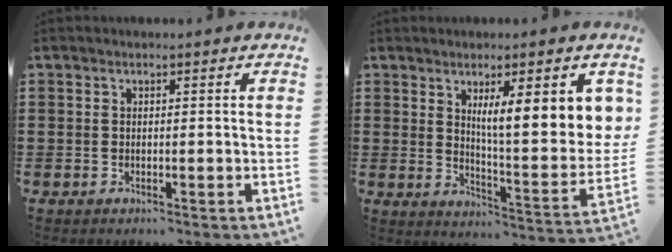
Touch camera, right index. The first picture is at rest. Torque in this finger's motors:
{"motor_torque": [1.41, 0.73, 0.51, 0.21]}